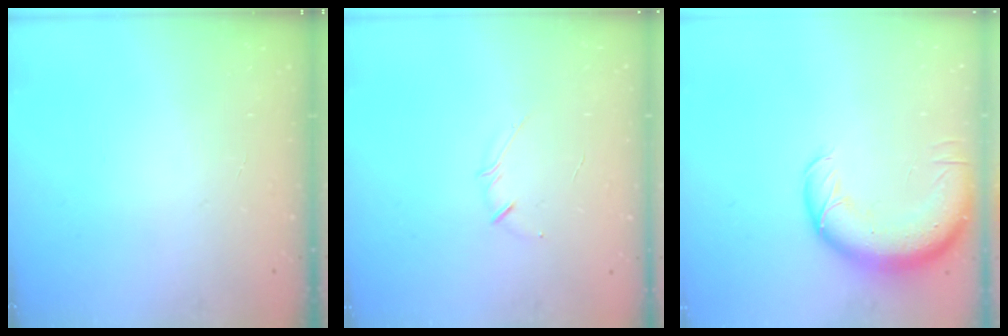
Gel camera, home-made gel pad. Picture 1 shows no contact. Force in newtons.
{"total": 3.3, "press": 3.2, "slide": 0.6}
{"total": 14.5, "press": 14.1, "slide": 3.5}